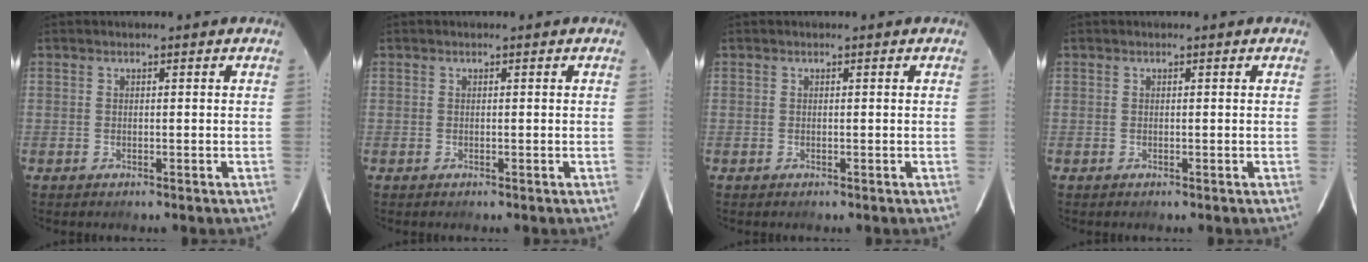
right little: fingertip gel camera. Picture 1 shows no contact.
{"total": 0.0}
{"total": 0.0}
{"total": 0.0}